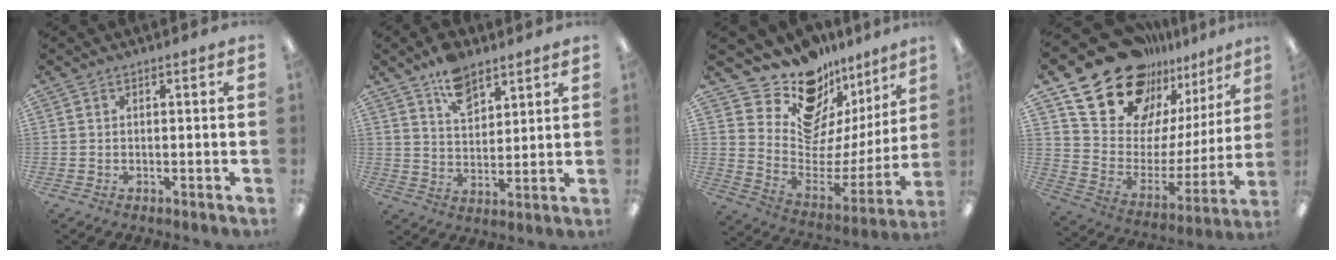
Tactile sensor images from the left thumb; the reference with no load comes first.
{"total": 9.2, "force": [6.6, 5.1, 4.0], "torque": [-0.060, -0.032, 0.118]}
{"total": 14.5, "force": [13.1, 5.8, 1.7], "torque": [-0.049, -0.140, 0.235]}
{"total": 22.1, "force": [17.2, 12.0, 6.7], "torque": [-0.125, -0.122, 0.323]}